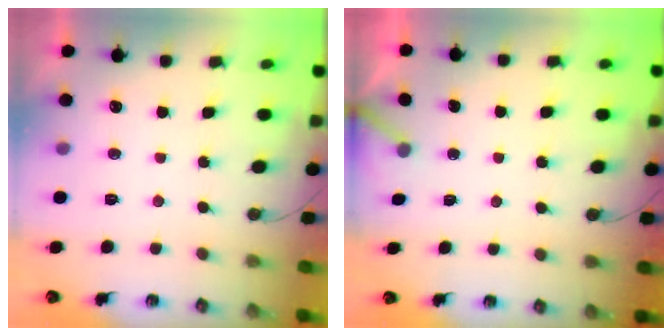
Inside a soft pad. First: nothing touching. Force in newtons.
{"total": 3.2, "press": 3.2, "slide": 0.2}